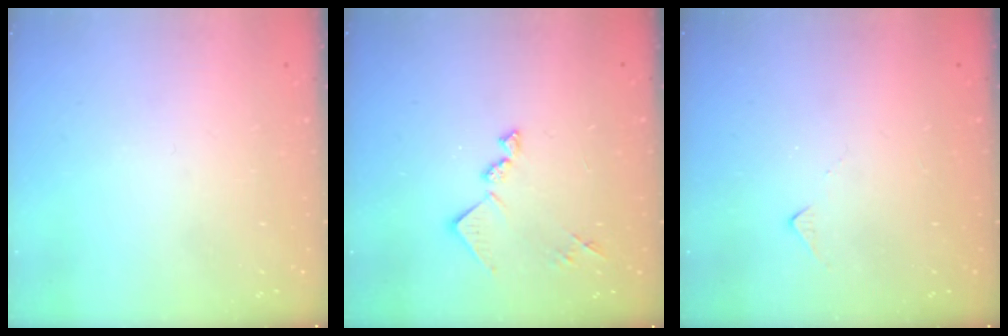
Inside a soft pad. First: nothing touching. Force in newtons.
{"total": 11.2, "press": 11.2, "slide": 0.6}
{"total": 5.4, "press": 5.3, "slide": 0.7}